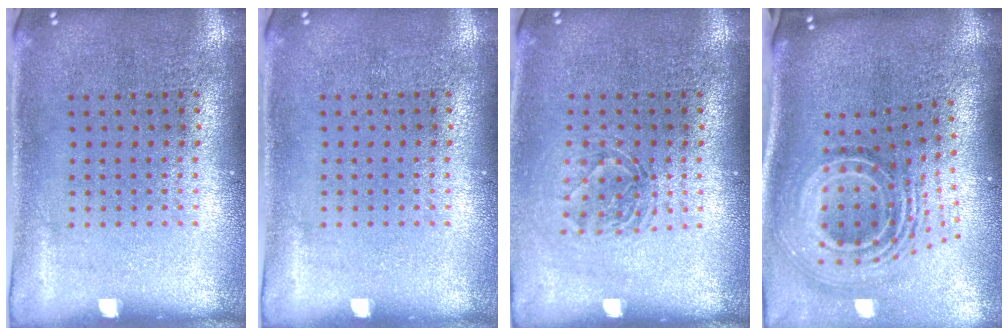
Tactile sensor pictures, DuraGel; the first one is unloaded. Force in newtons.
{"total": 0.0}
{"total": 1.3, "press": 1.1, "slide": 0.7}
{"total": 2.6, "press": 1.7, "slide": 2.0}